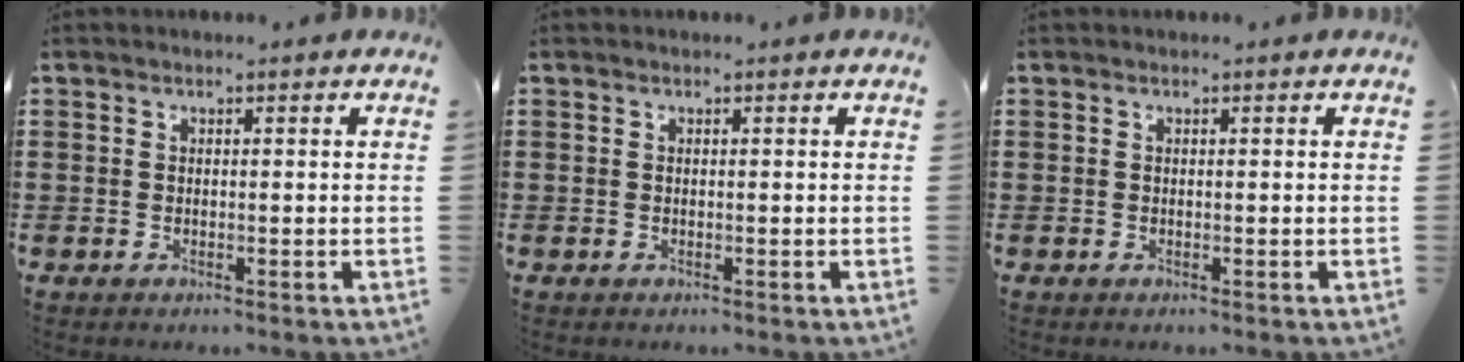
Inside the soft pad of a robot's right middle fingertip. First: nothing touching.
{"total": 0.0}
{"total": 0.0}